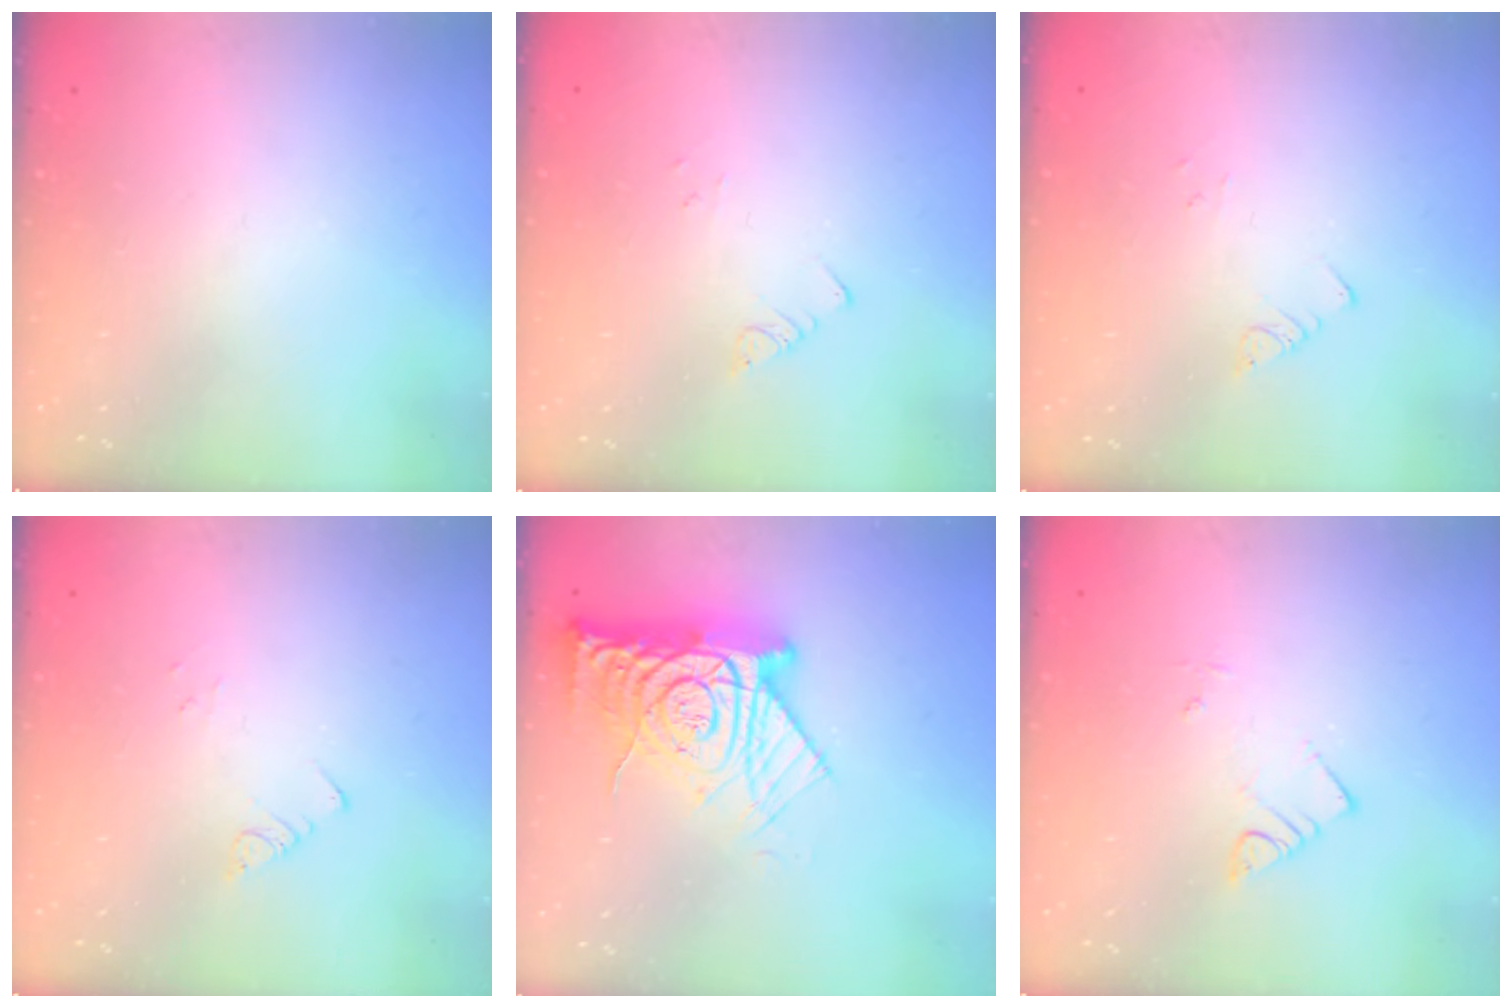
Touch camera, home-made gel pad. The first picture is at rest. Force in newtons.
{"total": 1.8, "press": 1.8, "slide": 0.2}
{"total": 1.8, "press": 1.8, "slide": 0.2}
{"total": 1.9, "press": 1.9, "slide": 0.2}
{"total": 17.3, "press": 17.2, "slide": 1.7}
{"total": 3.4, "press": 3.4, "slide": 0.1}